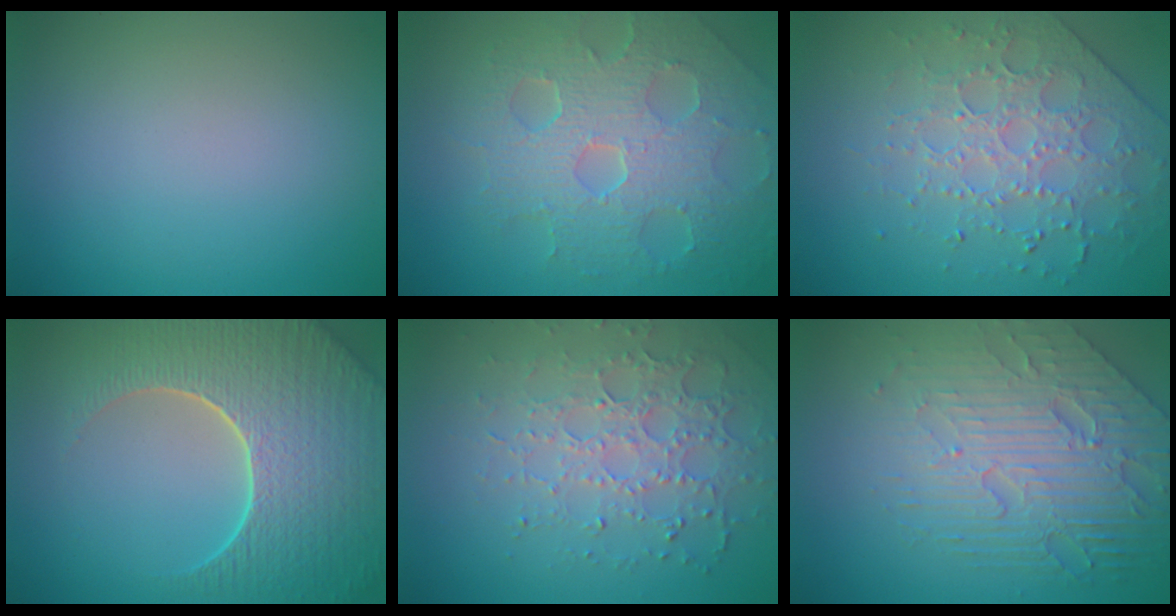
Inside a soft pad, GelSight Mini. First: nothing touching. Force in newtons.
{"total": 8.6, "press": 5.9, "slide": 6.2}
{"total": 3.8, "press": 3.7, "slide": 0.7}
{"total": 9.1, "press": 6.5, "slide": 6.3}
{"total": 4.2, "press": 3.8, "slide": 1.6}
{"total": 7.8, "press": 5.4, "slide": 5.6}